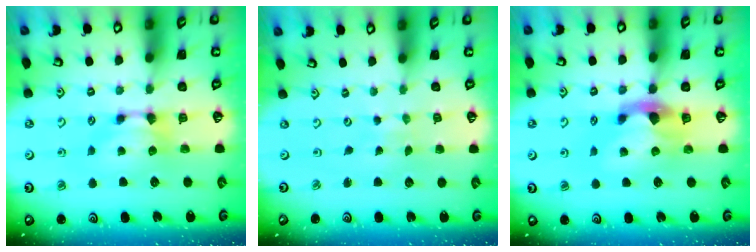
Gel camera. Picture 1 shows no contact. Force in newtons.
{"total": 6.4, "press": 6.4, "slide": 0.4}
{"total": 2.7, "press": 2.4, "slide": 1.3}